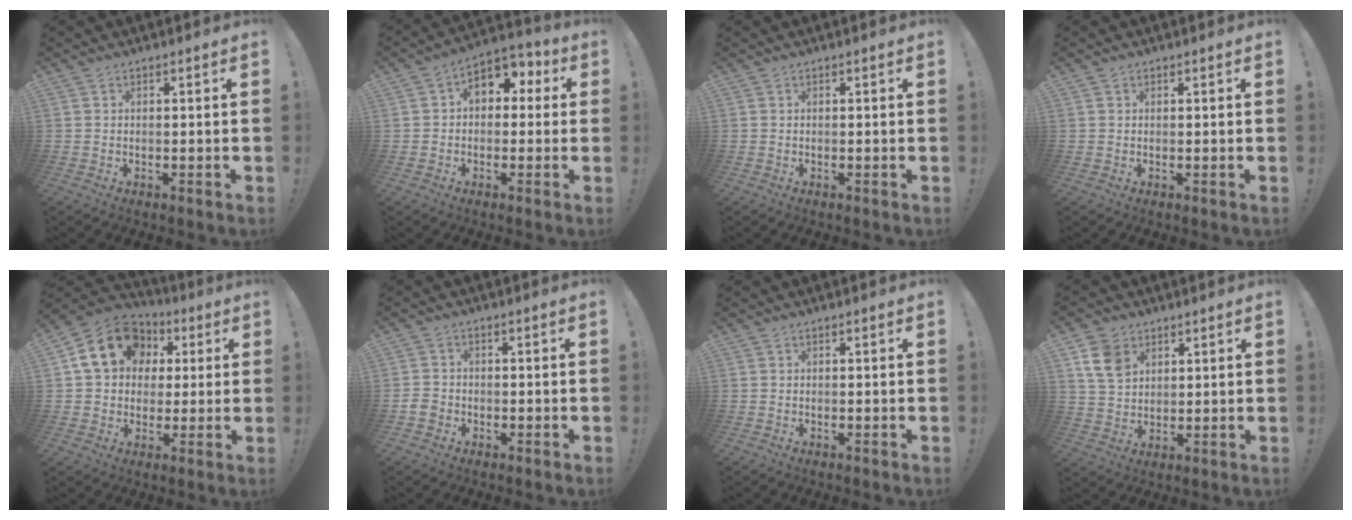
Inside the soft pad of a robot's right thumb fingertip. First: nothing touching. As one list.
[{"total": 7.5, "force": [1.4, 5.7, 4.6], "torque": [-0.057, -0.001, 0.030]}, {"total": 0.0}, {"total": 0.5, "force": [0.4, 0.3, 0.0], "torque": [0.007, -0.002, 0.006]}, {"total": 17.3, "force": [5.7, 13.7, 9.0], "torque": [-0.131, -0.005, 0.116]}, {"total": 3.4, "force": [-1.8, 2.6, 1.4], "torque": [-0.031, 0.005, -0.034]}, {"total": 0.0}, {"total": 9.6, "force": [4.7, 6.9, 4.6], "torque": [-0.072, -0.012, 0.096]}]